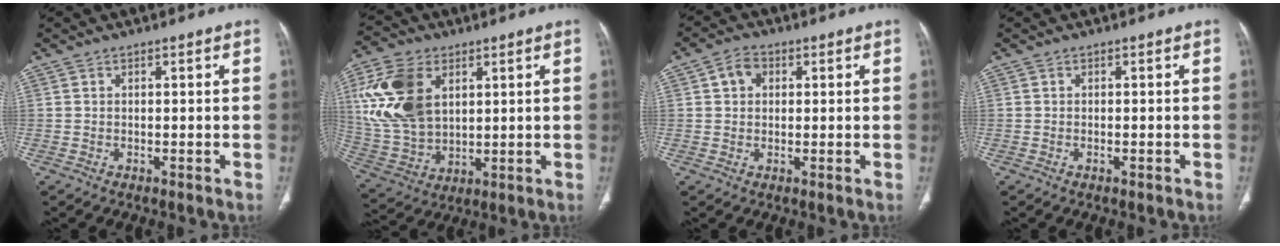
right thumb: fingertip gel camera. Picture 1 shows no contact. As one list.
[{"total": 17.5, "force": [5.3, 11.6, 12.0], "torque": [-0.237, -0.012, 0.112]}, {"total": 4.1, "force": [1.1, 3.3, 2.1], "torque": [-0.025, 0.008, 0.019]}, {"total": 0.7, "force": [-0.3, 0.2, 0.6], "torque": [-0.013, 0.002, -0.004]}]